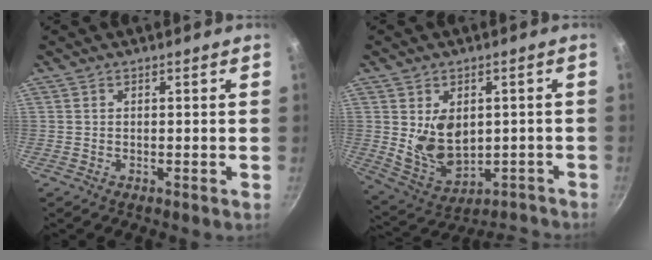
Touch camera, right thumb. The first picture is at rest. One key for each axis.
{"total": 9.1, "fx": -0.8, "fy": 6.6, "fz": 6.3, "tx": -0.070, "ty": 0.004, "tz": 0.012}